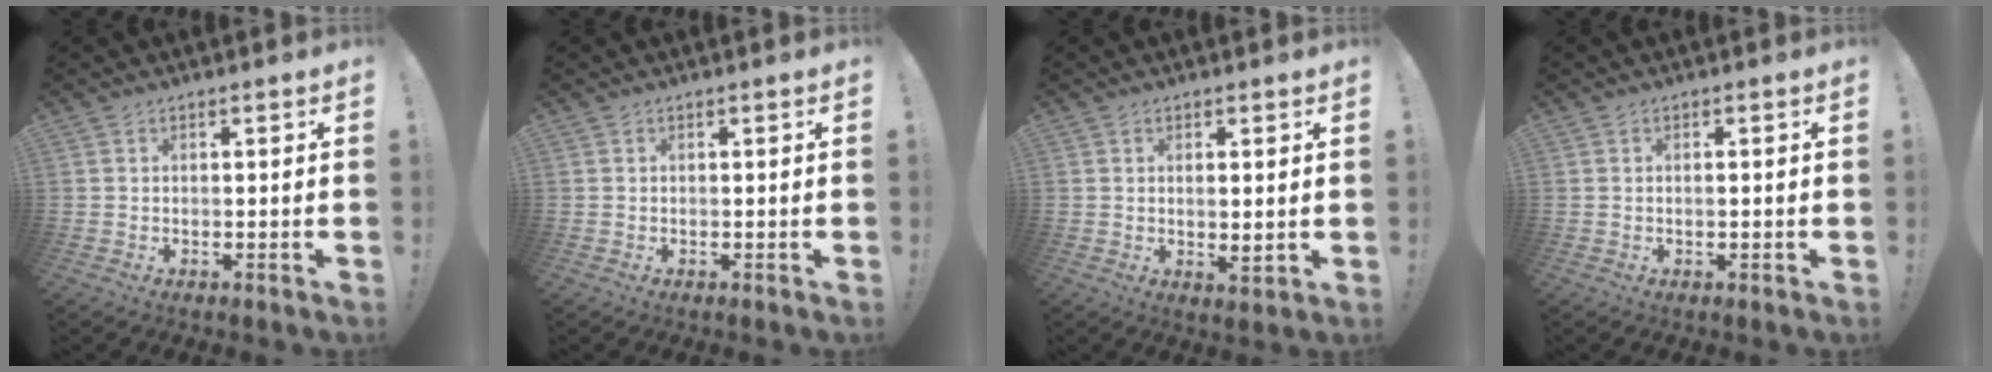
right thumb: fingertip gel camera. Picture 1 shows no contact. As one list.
[{"total": 0.0}, {"total": 2.9, "force": [1.4, 0.7, 2.5], "torque": [-0.026, -0.016, 0.021]}, {"total": 0.8, "force": [-0.2, 0.2, 0.8], "torque": [-0.007, -0.003, -0.005]}]